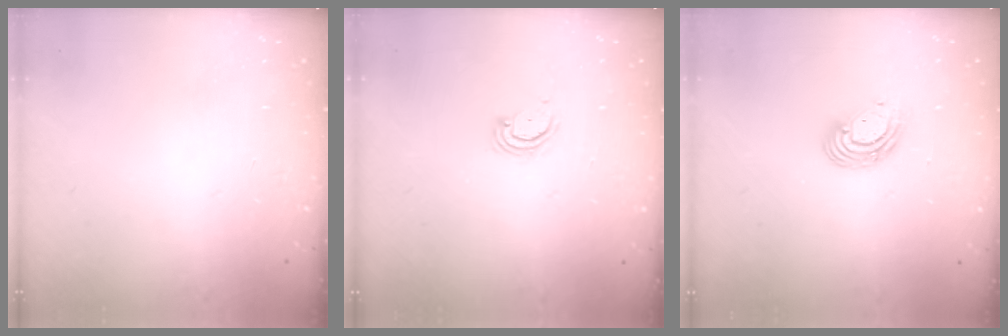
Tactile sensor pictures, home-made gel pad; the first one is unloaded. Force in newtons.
{"total": 3.1, "press": 3.1, "slide": 0.5}
{"total": 9.2, "press": 9.1, "slide": 1.6}